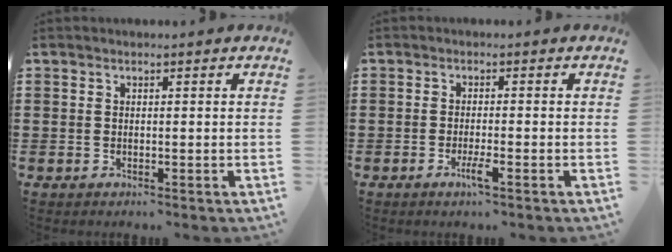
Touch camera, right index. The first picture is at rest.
{"total": 2.6, "force": [-1.4, 0.1, 2.2], "torque": [-0.042, -0.006, -0.027]}